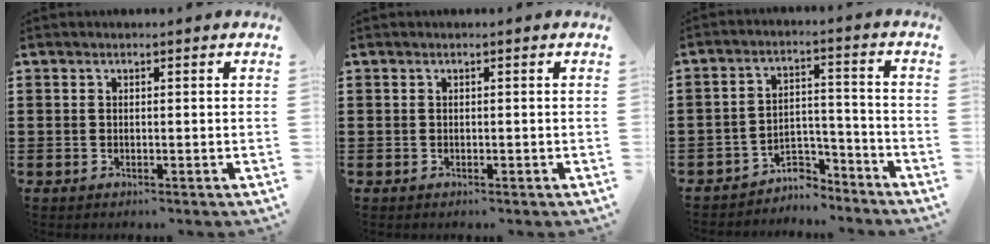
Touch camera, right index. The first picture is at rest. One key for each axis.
{"total": 0.0}
{"total": 5.2, "fx": -4.9, "fy": 1.3, "fz": 1.0, "tx": -0.029, "ty": 0.007, "tz": -0.101}